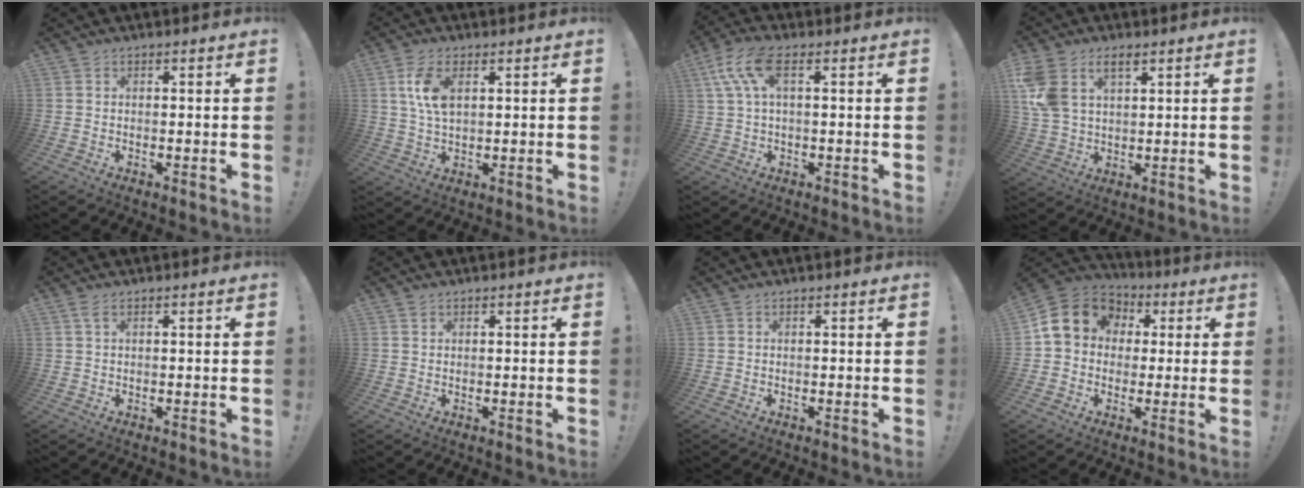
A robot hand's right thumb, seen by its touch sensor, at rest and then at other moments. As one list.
[{"total": 8.1, "force": [2.7, 4.1, 6.4], "torque": [-0.126, -0.004, 0.044]}, {"total": 9.5, "force": [3.0, 3.9, 8.1], "torque": [-0.163, -0.002, 0.060]}, {"total": 9.7, "force": [5.2, 6.0, 5.6], "torque": [-0.125, -0.011, 0.100]}, {"total": 1.6, "force": [0.8, 0.3, 1.4], "torque": [-0.023, -0.001, 0.011]}, {"total": 0.8, "force": [0.6, 0.5, 0.2], "torque": [0.002, -0.003, 0.010]}, {"total": 0.0}, {"total": 13.6, "force": [3.0, 11.2, 7.2], "torque": [-0.108, 0.003, 0.062]}]